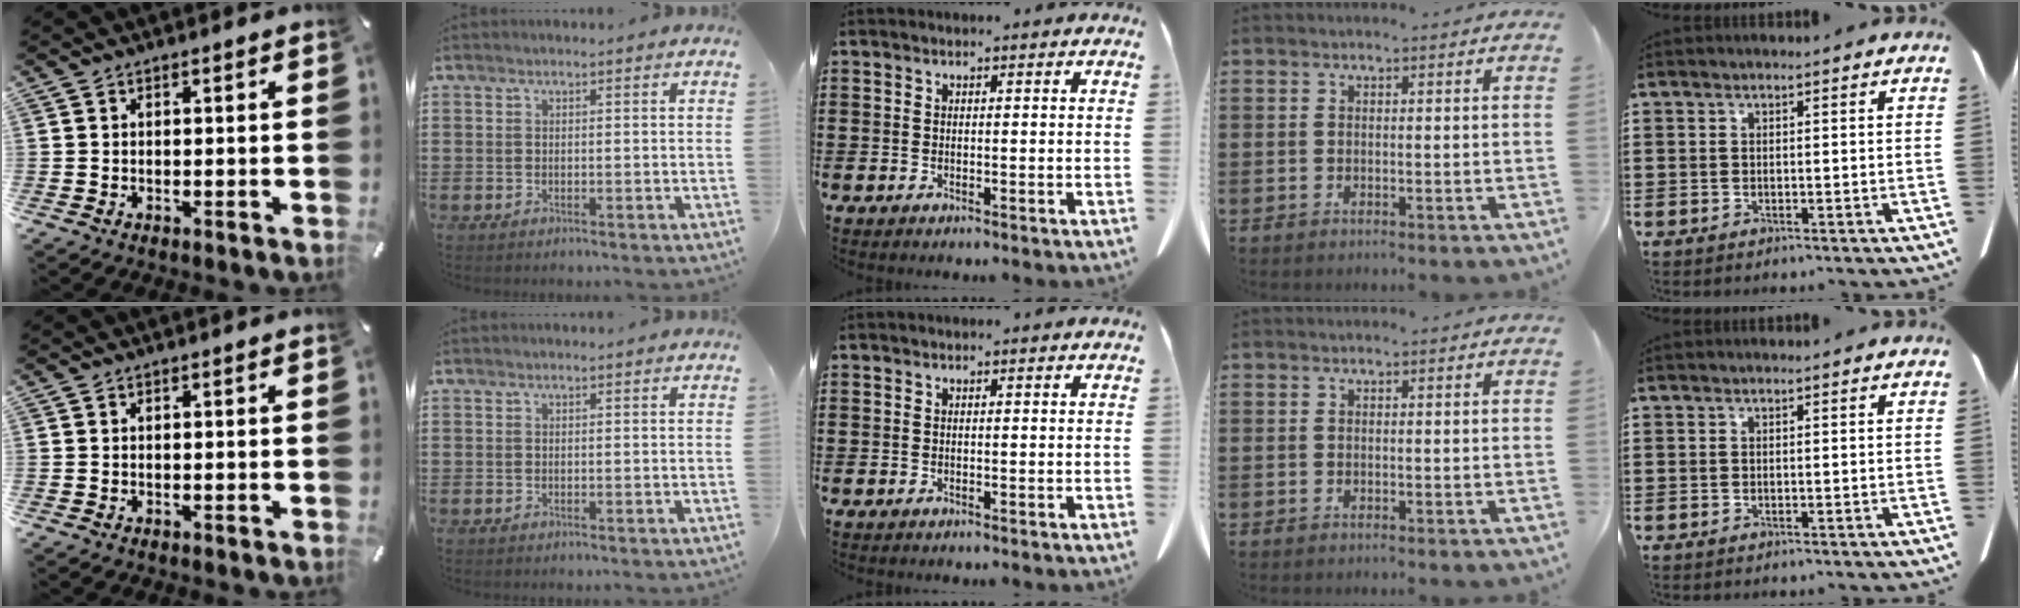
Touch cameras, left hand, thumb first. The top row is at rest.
{}